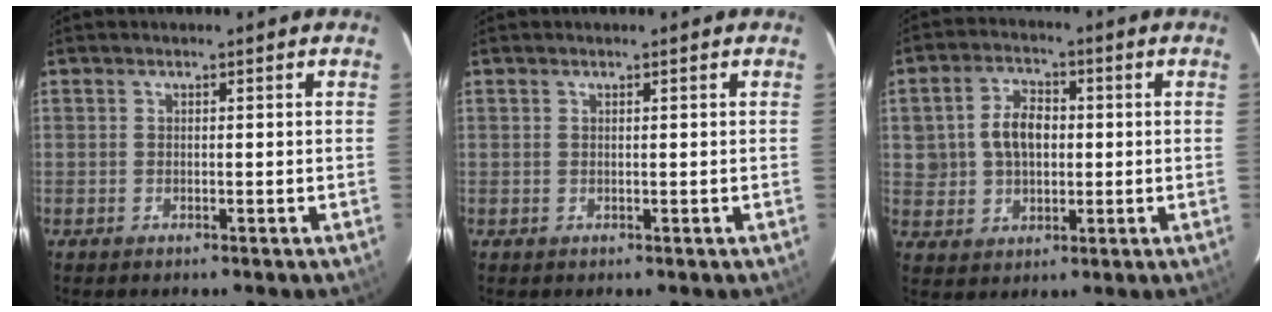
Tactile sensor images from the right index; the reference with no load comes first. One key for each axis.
{"total": 0.0}
{"total": 7.7, "fx": 0.7, "fy": 5.8, "fz": 4.9, "tx": -0.097, "ty": 0.020, "tz": 0.021}